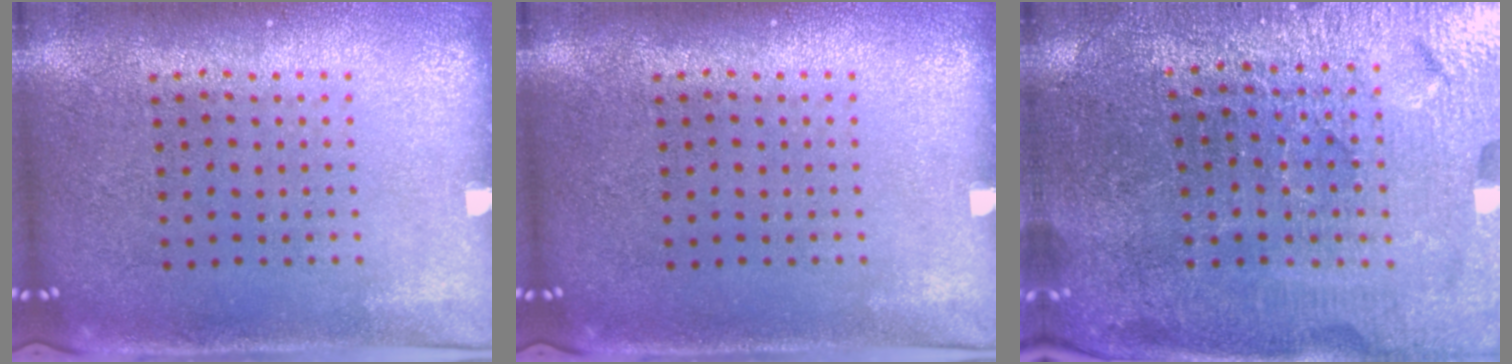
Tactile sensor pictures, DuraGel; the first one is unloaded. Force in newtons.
{"total": 0.0}
{"total": 3.9, "press": 3.8, "slide": 0.7}